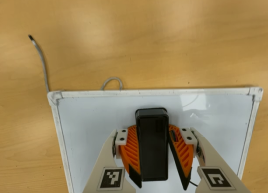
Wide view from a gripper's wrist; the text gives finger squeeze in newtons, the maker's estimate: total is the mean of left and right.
{"total": 14.5, "left": 16.3, "right": 12.6}